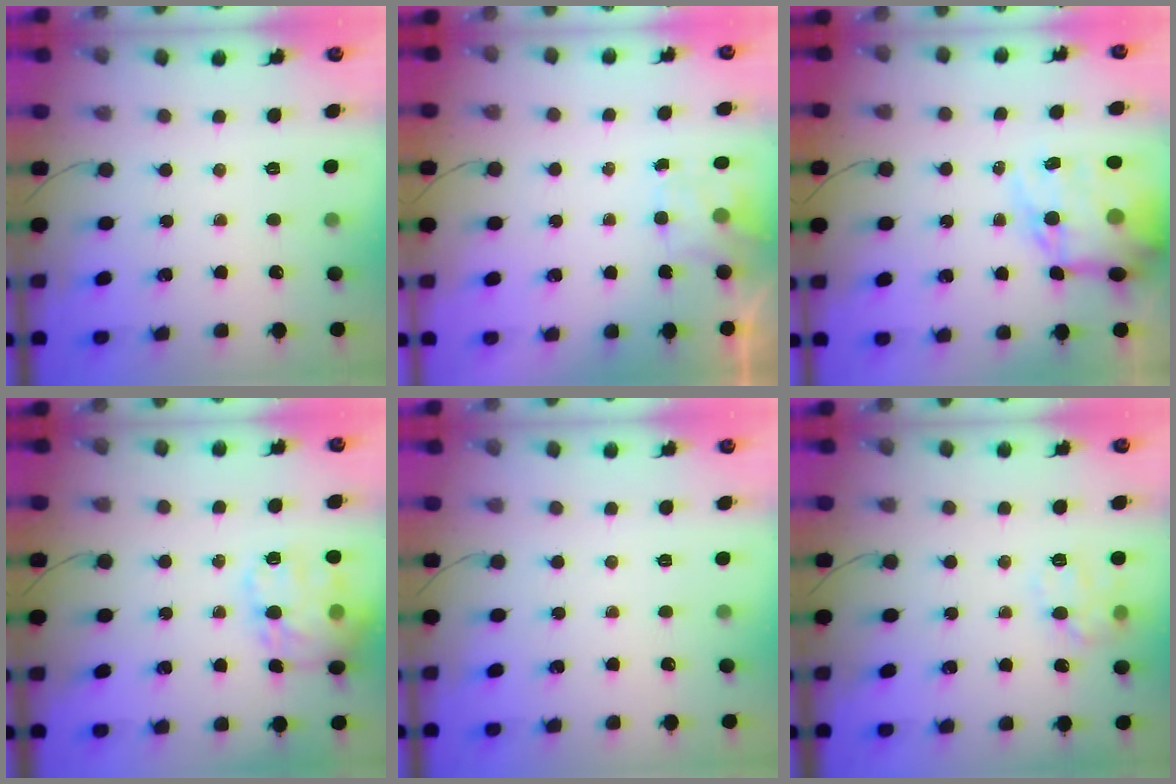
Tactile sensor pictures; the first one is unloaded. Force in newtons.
{"total": 2.0, "press": 1.6, "slide": 1.2}
{"total": 18.3, "press": 17.9, "slide": 3.9}
{"total": 17.4, "press": 17.3, "slide": 1.6}
{"total": 0.0}
{"total": 11.3, "press": 11.3, "slide": 0.5}